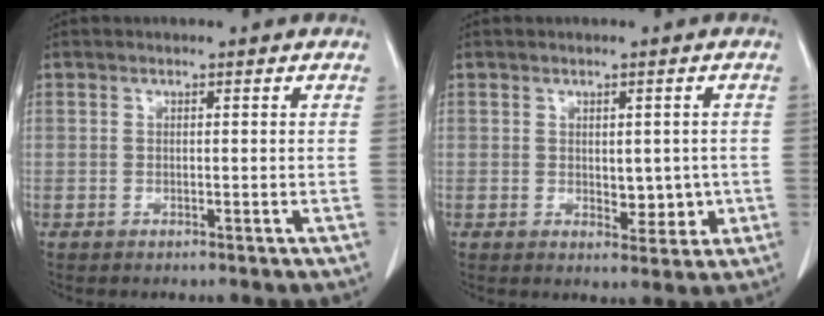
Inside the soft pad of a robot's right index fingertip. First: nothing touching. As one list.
[{"total": 4.1, "force": [-0.3, 2.3, 3.4], "torque": [-0.037, -0.003, 0.007]}]